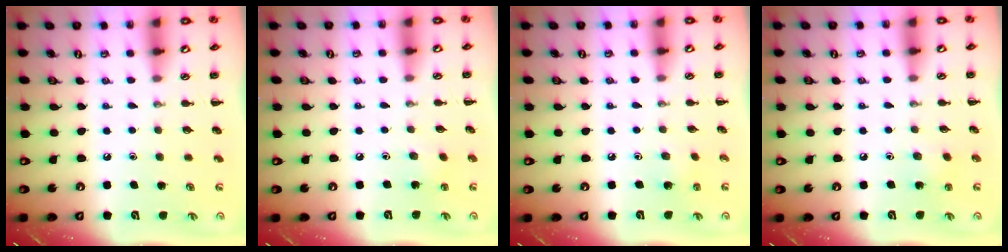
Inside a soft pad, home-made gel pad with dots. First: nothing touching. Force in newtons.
{"total": 2.4, "press": 2.4, "slide": 0.4}
{"total": 1.6, "press": 1.4, "slide": 0.6}
{"total": 5.2, "press": 5.1, "slide": 1.3}